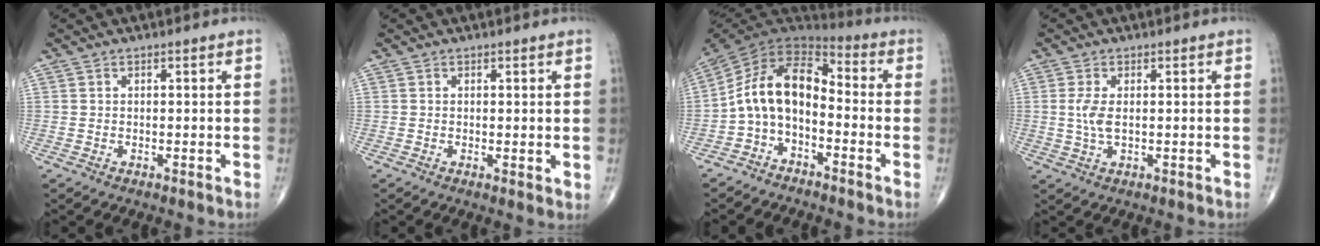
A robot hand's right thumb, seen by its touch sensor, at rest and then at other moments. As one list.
[{"total": 1.4, "force": [0.2, 0.4, 1.4], "torque": [-0.022, -0.007, 0.000]}, {"total": 12.3, "force": [-2.9, 7.5, 9.3], "torque": [-0.151, 0.080, -0.068]}, {"total": 3.8, "force": [0.3, 1.7, 3.4], "torque": [-0.084, -0.001, 0.009]}]